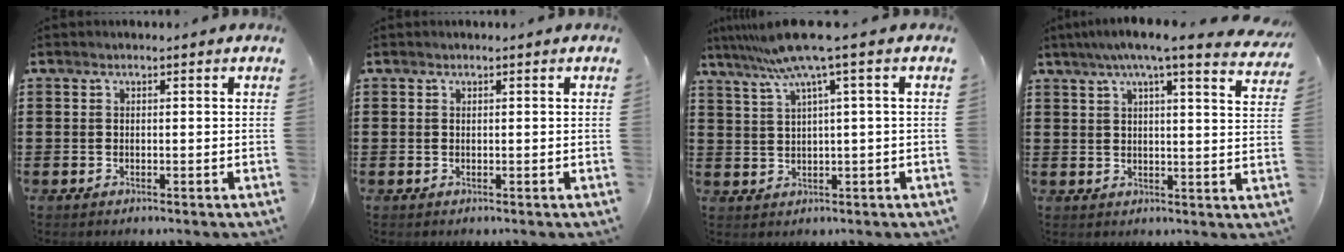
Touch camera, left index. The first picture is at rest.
{"total": 0.0}
{"total": 7.6, "force": [3.8, -0.9, 6.5], "torque": [-0.148, -0.023, 0.061]}
{"total": 6.3, "force": [4.9, 0.0, 3.9], "torque": [-0.091, -0.015, 0.084]}